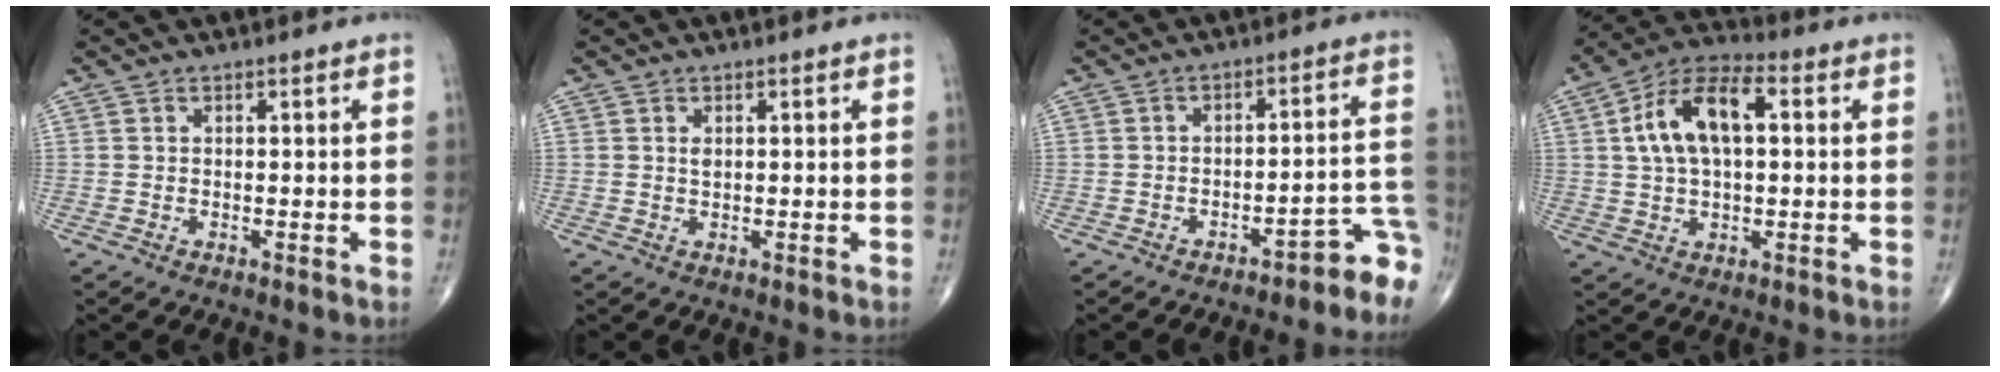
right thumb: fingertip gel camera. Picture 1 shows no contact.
{"total": 1.0, "force": [0.4, 0.6, 0.7], "torque": [-0.010, -0.002, 0.008]}
{"total": 8.0, "force": [-6.4, 2.3, 4.2], "torque": [-0.006, 0.093, -0.086]}
{"total": 13.0, "force": [2.6, 6.7, 10.9], "torque": [-0.201, 0.026, 0.039]}